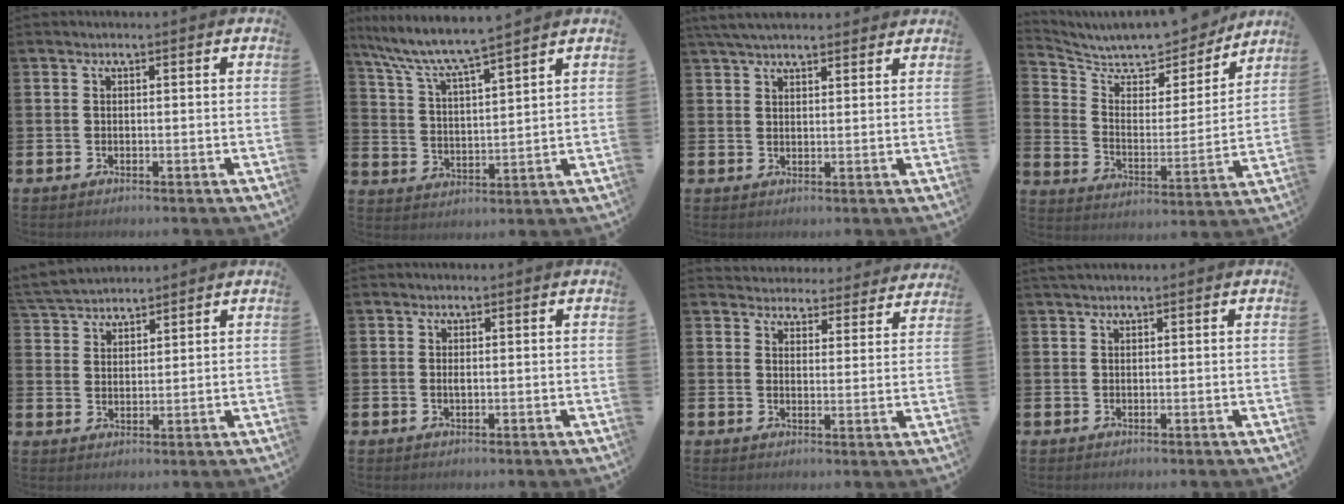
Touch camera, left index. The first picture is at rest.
{"total": 7.1, "force": [6.6, 0.0, 2.5], "torque": [-0.078, -0.044, 0.112]}
{"total": 4.3, "force": [4.0, 0.9, 1.4], "torque": [-0.034, -0.007, 0.075]}
{"total": 8.9, "force": [8.2, 2.7, 2.2], "torque": [-0.073, -0.067, 0.140]}
{"total": 4.2, "force": [4.1, 0.9, 0.0], "torque": [-0.023, -0.015, 0.077]}
{"total": 0.5, "force": [0.0, 0.2, 0.5], "torque": [-0.006, -0.002, -0.001]}
{"total": 4.2, "force": [4.1, 0.9, -0.3], "torque": [-0.006, -0.032, 0.070]}
{"total": 0.9, "force": [0.9, 0.1, 0.3], "torque": [-0.002, 0.000, 0.015]}